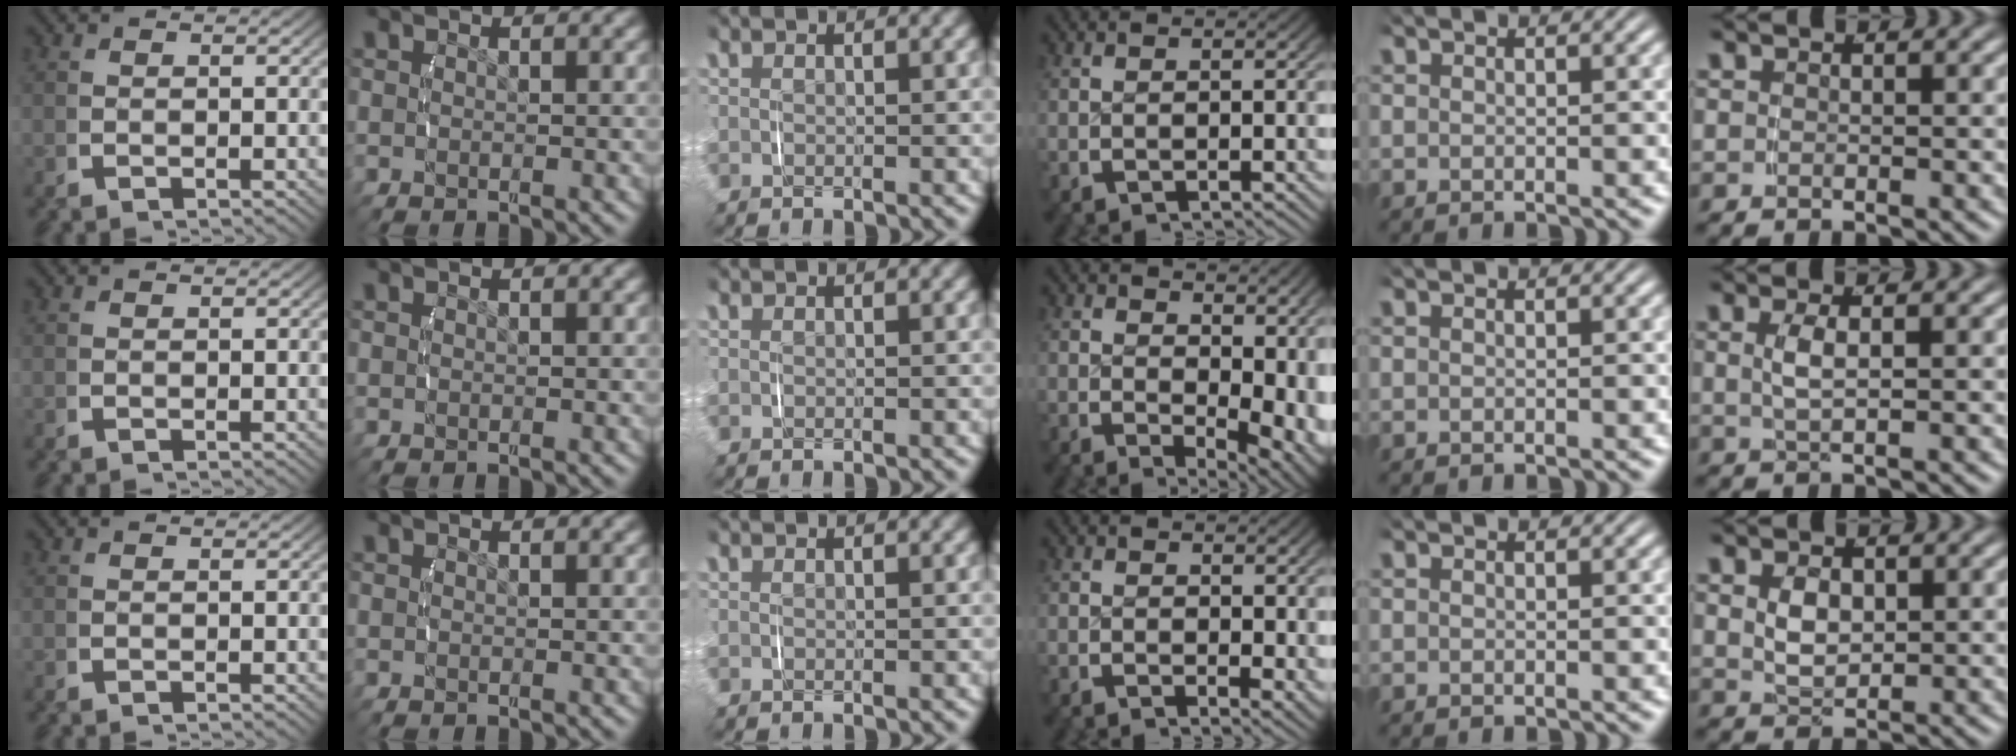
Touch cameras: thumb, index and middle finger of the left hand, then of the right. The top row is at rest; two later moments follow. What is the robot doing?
{"motion": "lift_and_place", "object": "glasses case"}